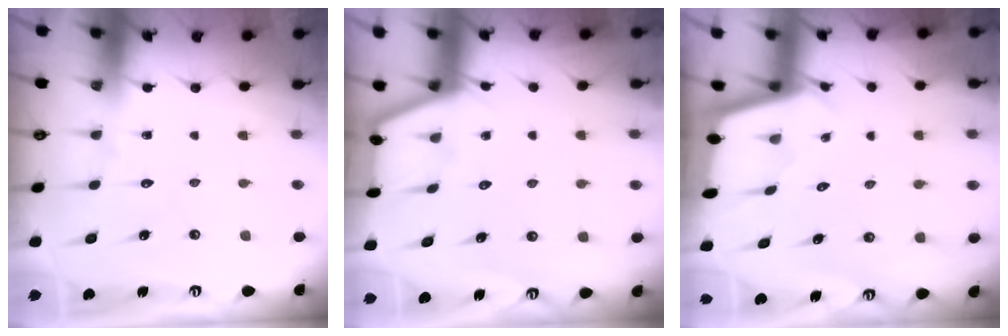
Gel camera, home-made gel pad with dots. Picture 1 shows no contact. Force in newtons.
{"total": 1.9, "press": 1.9, "slide": 0.3}
{"total": 2.0, "press": 2.0, "slide": 0.2}